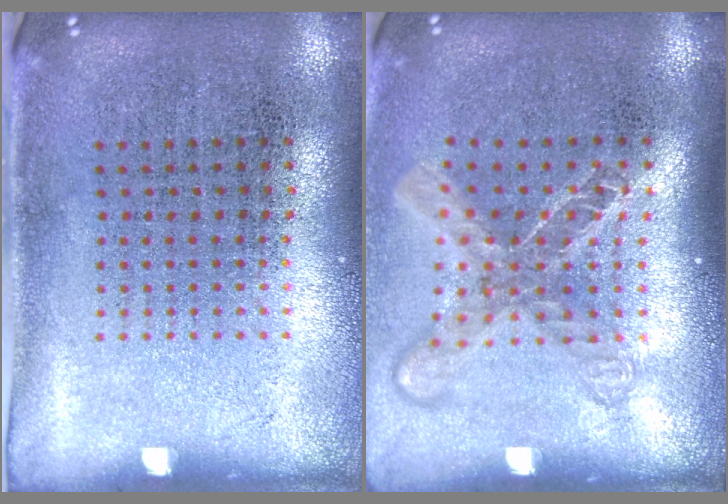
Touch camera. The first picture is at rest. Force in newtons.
{"total": 1.8, "press": 1.4, "slide": 1.2}